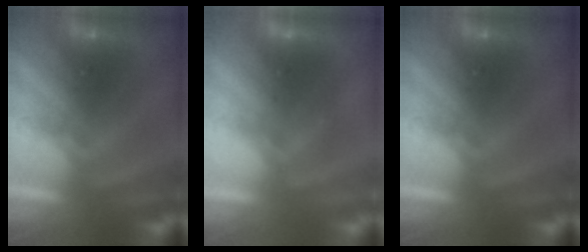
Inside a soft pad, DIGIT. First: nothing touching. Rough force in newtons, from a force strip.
{"total": 2.7}
{"total": 0.0}